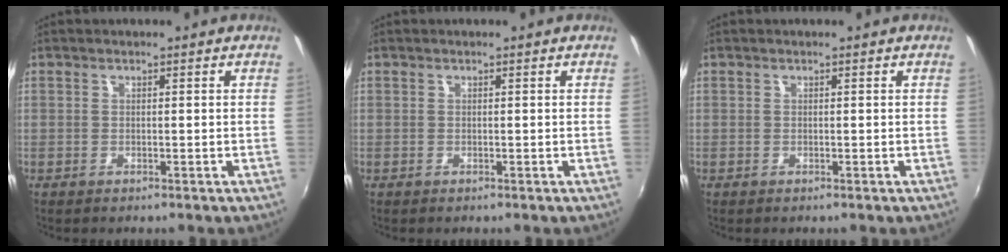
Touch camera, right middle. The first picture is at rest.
{"total": 0.0}
{"total": 0.0}